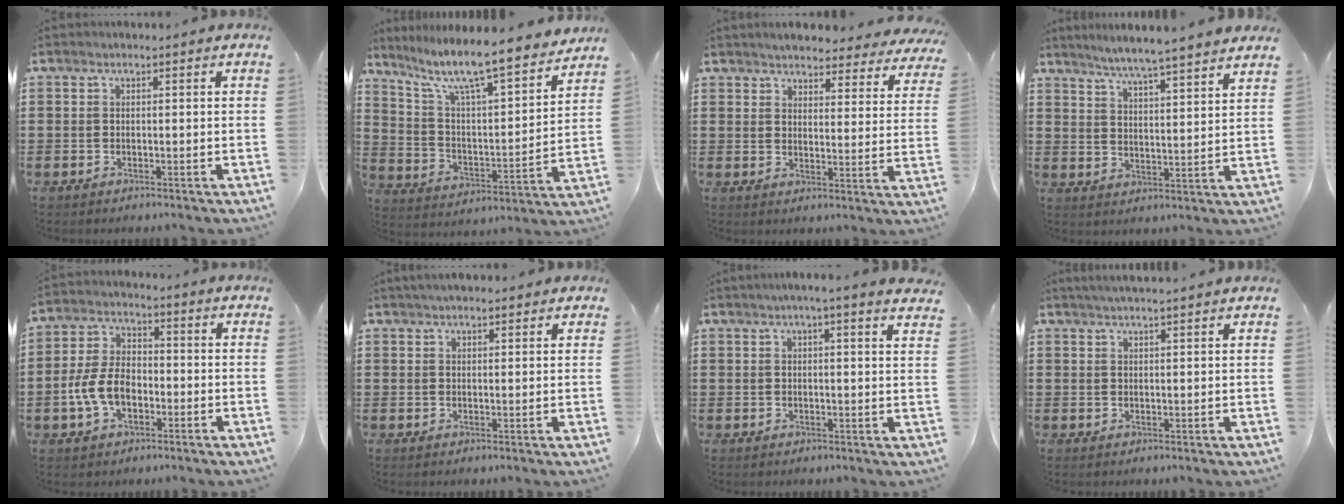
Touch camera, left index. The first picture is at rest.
{"total": 8.7, "force": [7.3, 0.5, 4.8], "torque": [-0.123, -0.058, 0.116]}
{"total": 4.1, "force": [4.1, 0.2, 0.5], "torque": [-0.022, -0.027, 0.070]}
{"total": 5.2, "force": [4.9, -1.2, 1.3], "torque": [-0.048, -0.038, 0.081]}
{"total": 7.6, "force": [-2.4, 4.6, 5.6], "torque": [-0.138, 0.002, -0.053]}
{"total": 2.2, "force": [1.9, 0.4, 1.1], "torque": [-0.023, 0.007, 0.035]}
{"total": 2.8, "force": [2.2, -0.5, 1.7], "torque": [-0.037, -0.002, 0.039]}
{"total": 2.0, "force": [1.8, -0.3, 0.8], "torque": [-0.018, 0.002, 0.035]}